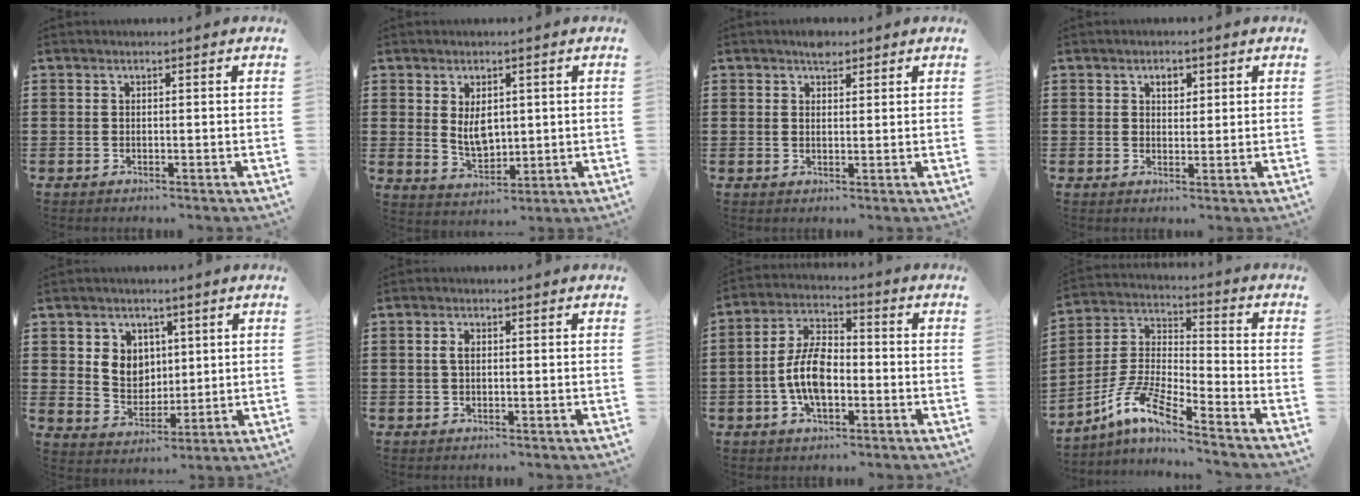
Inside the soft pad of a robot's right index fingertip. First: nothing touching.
{"total": 4.9, "force": [1.0, 3.1, 3.7], "torque": [-0.062, 0.003, 0.015]}
{"total": 2.2, "force": [1.7, 1.0, 0.9], "torque": [-0.013, 0.001, 0.030]}
{"total": 2.0, "force": [0.9, 1.3, 1.2], "torque": [-0.012, 0.000, 0.012]}
{"total": 5.5, "force": [1.9, 4.7, 2.0], "torque": [-0.043, 0.009, 0.031]}
{"total": 1.7, "force": [0.2, 0.9, 1.5], "torque": [-0.031, 0.006, 0.003]}
{"total": 8.5, "force": [-2.1, 4.4, 6.9], "torque": [-0.161, 0.002, -0.045]}
{"total": 8.6, "force": [-6.7, 1.0, 5.2], "torque": [-0.132, -0.015, -0.140]}